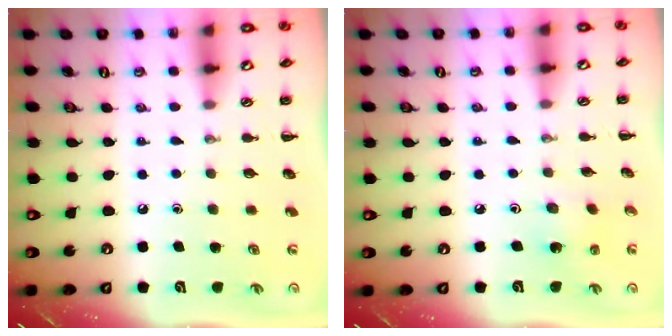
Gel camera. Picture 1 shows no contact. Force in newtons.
{"total": 1.6, "press": 1.4, "slide": 0.6}